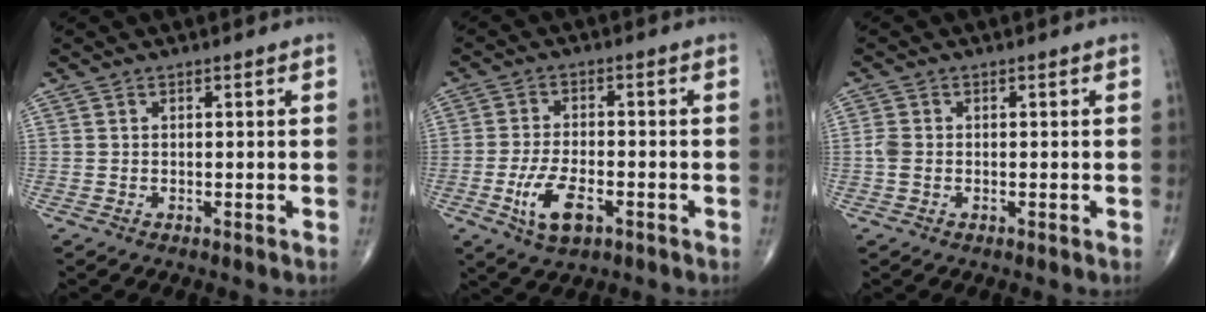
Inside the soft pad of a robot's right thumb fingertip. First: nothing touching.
{"total": 8.1, "force": [-3.2, 3.8, 6.4], "torque": [-0.124, 0.007, -0.055]}
{"total": 2.0, "force": [-0.3, 1.5, 1.4], "torque": [-0.036, 0.003, -0.009]}